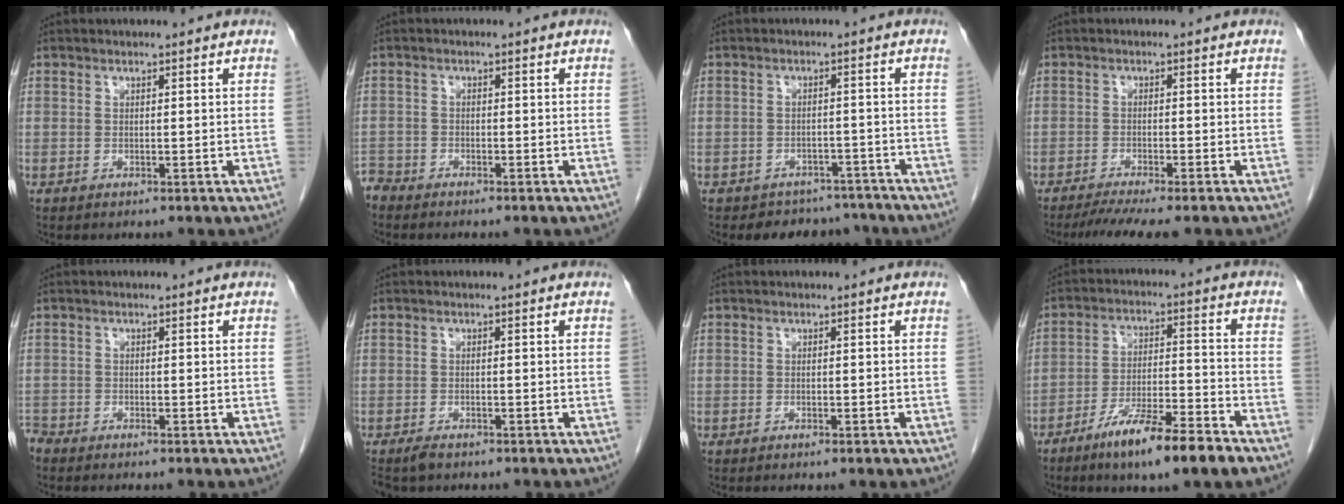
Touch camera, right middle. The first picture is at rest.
{"total": 2.1, "force": [-2.1, 0.3, -0.3], "torque": [0.008, -0.006, -0.040]}
{"total": 6.8, "force": [-5.9, 3.3, 0.7], "torque": [0.010, 0.008, -0.073]}
{"total": 6.2, "force": [-5.2, -0.4, 3.4], "torque": [-0.041, -0.013, -0.082]}
{"total": 1.6, "force": [-1.5, 0.2, 0.0], "torque": [0.000, -0.004, -0.028]}
{"total": 2.5, "force": [-2.1, 0.9, 1.1], "torque": [-0.025, -0.006, -0.034]}
{"total": 0.7, "force": [-0.5, 0.1, 0.6], "torque": [-0.013, 0.000, -0.005]}
{"total": 11.2, "force": [-7.6, 0.7, 8.2], "torque": [-0.142, -0.016, -0.133]}